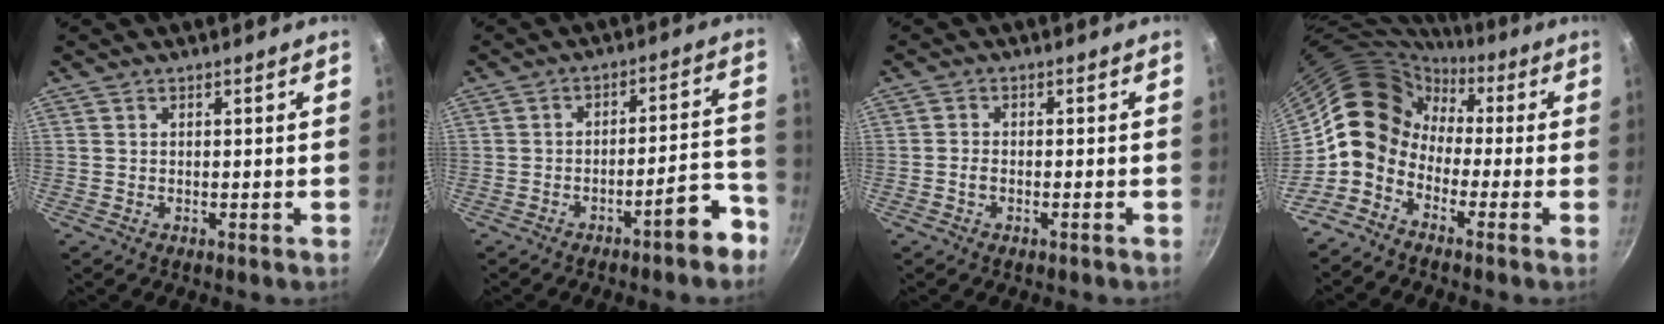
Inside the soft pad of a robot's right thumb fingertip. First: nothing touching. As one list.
[{"total": 8.2, "force": [-5.3, 1.8, 5.9], "torque": [-0.062, 0.061, -0.065]}, {"total": 1.5, "force": [-0.8, 0.8, 1.0], "torque": [-0.022, 0.010, -0.018]}, {"total": 9.6, "force": [-1.4, 8.2, 4.8], "torque": [-0.051, 0.036, -0.053]}]